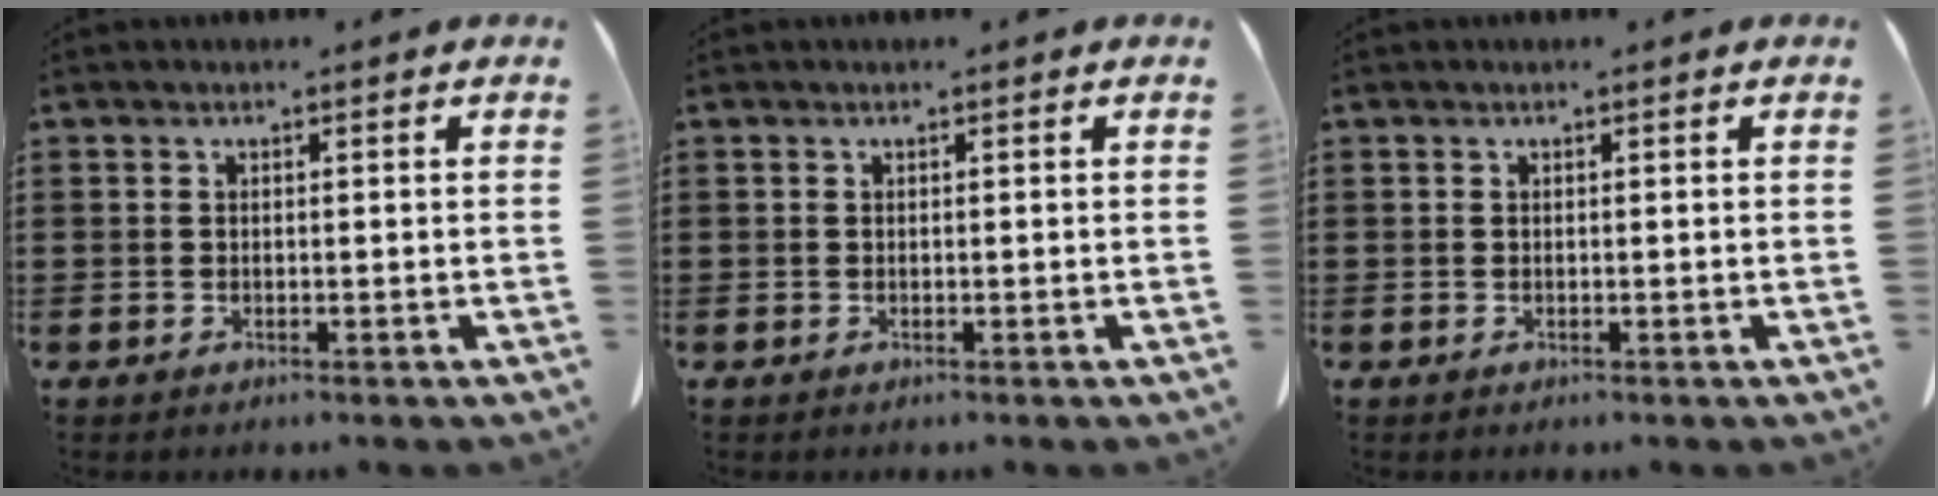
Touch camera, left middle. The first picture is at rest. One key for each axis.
{"total": 0.0}
{"total": 0.0}